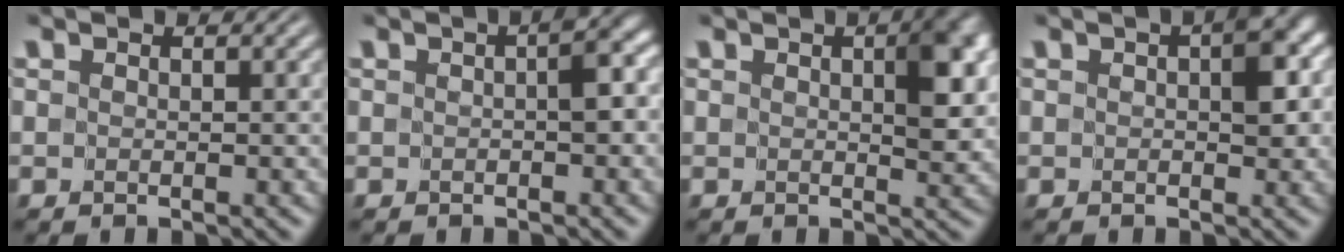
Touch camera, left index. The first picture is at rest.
{"total": 2.4, "force": [-0.3, 0.9, 2.2], "torque": [-0.030, 0.008, -0.009]}
{"total": 4.1, "force": [0.7, 1.9, 3.5], "torque": [-0.045, 0.001, 0.010]}
{"total": 3.3, "force": [0.3, 1.8, 2.8], "torque": [-0.031, 0.005, 0.000]}